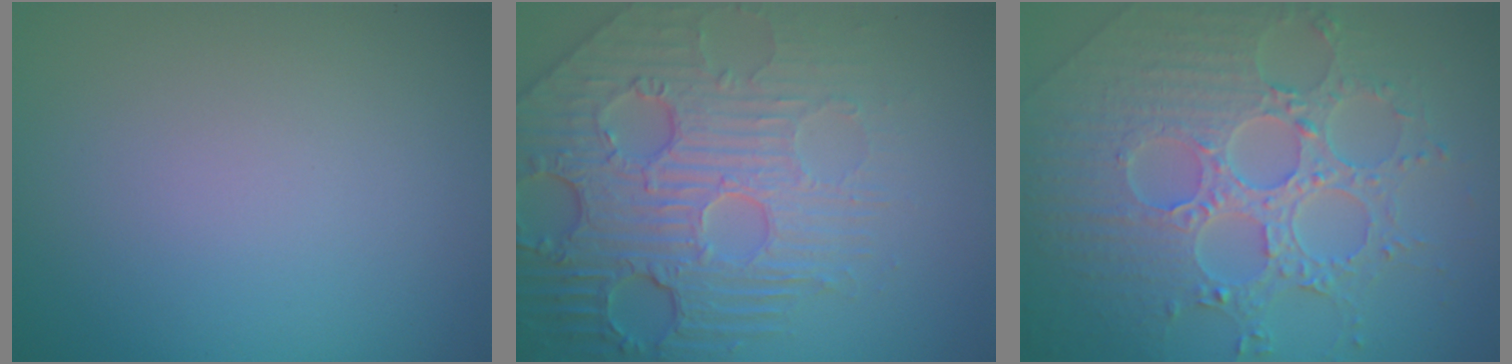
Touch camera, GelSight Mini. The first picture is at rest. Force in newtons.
{"total": 8.1, "press": 5.8, "slide": 5.7}
{"total": 8.1, "press": 6.0, "slide": 5.4}